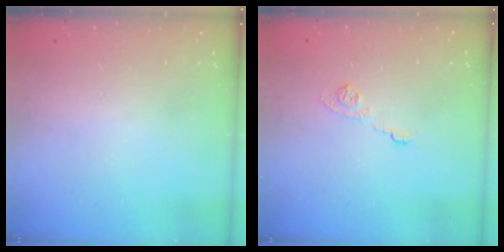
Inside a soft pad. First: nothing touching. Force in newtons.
{"total": 5.8, "press": 5.8, "slide": 0.7}